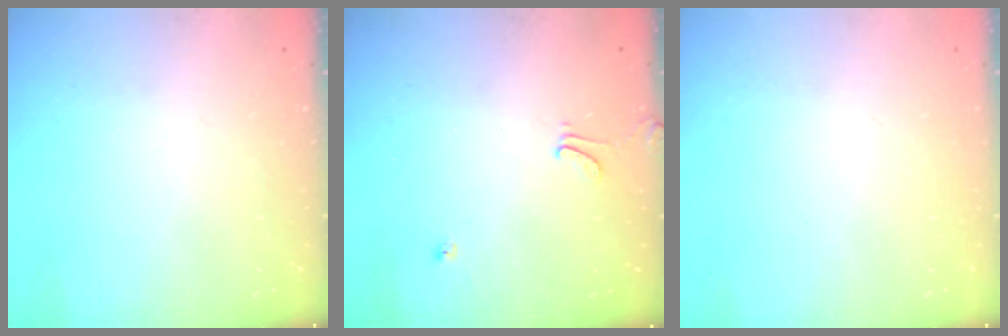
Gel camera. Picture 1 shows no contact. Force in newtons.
{"total": 1.7, "press": 1.7, "slide": 0.4}
{"total": 0.0}